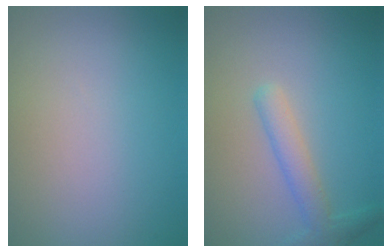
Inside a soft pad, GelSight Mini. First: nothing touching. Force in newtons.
{"total": 2.6, "press": 2.6, "slide": 0.1}